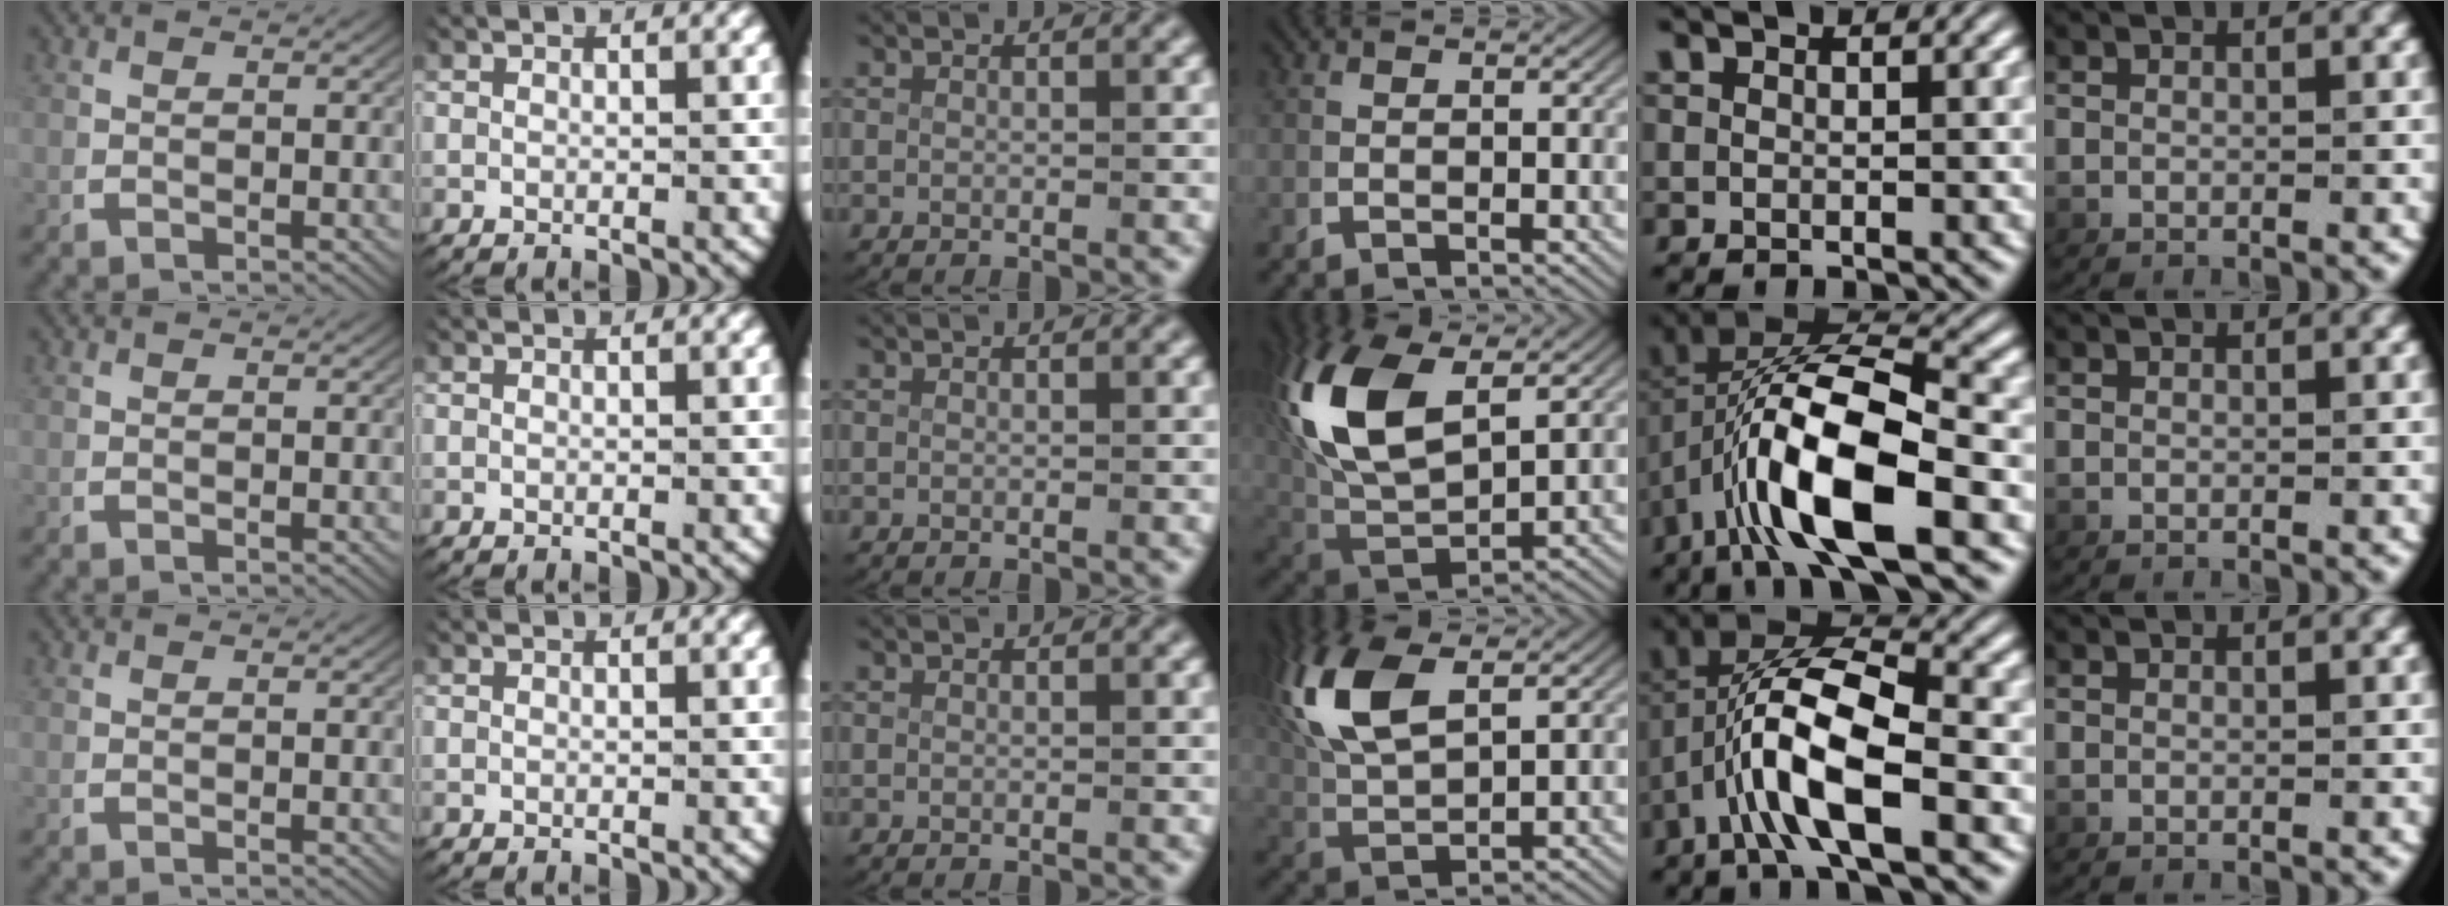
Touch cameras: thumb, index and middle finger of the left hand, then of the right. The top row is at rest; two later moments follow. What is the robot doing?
{"motion": "lift_and_place", "object": "scissors"}